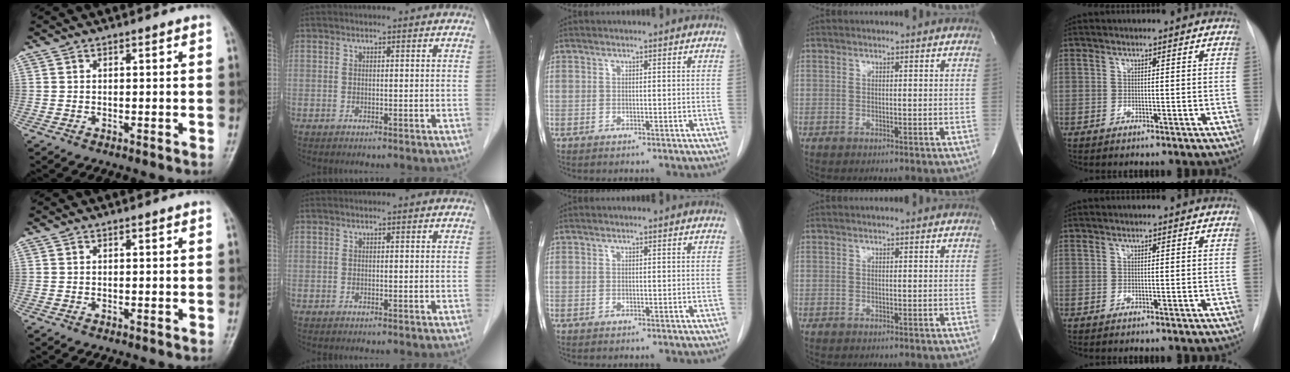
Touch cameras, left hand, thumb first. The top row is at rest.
{}